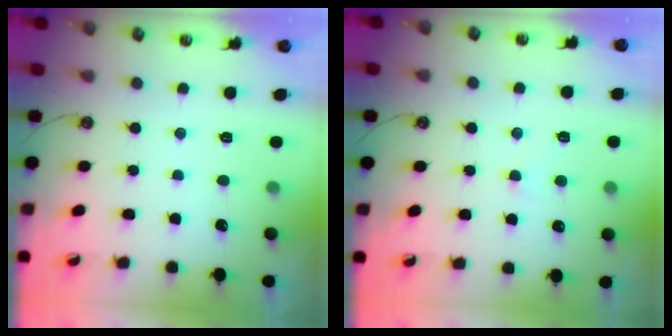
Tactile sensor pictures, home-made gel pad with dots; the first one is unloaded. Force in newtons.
{"total": 2.1, "press": 2.1, "slide": 0.6}